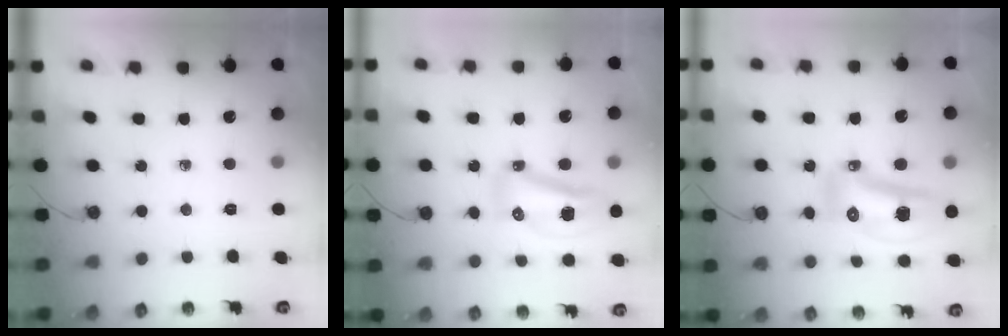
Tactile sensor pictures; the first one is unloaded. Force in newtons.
{"total": 23.1, "press": 14.8, "slide": 17.8}
{"total": 14.0, "press": 13.9, "slide": 1.8}